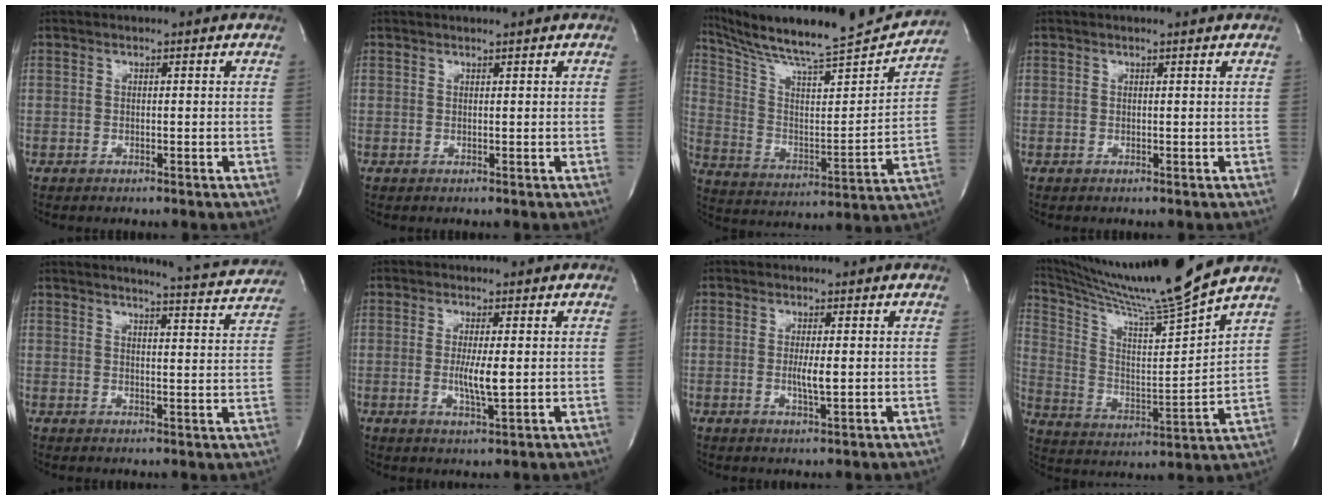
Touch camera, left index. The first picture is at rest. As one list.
[{"total": 1.2, "force": [1.1, -0.2, 0.4], "torque": [-0.005, 0.009, 0.021]}, {"total": 22.1, "force": [20.6, 0.8, 8.0], "torque": [-0.146, -0.039, 0.316]}, {"total": 1.0, "force": [1.0, 0.0, 0.3], "torque": [-0.011, 0.006, 0.013]}, {"total": 10.6, "force": [10.4, 0.1, 2.3], "torque": [-0.032, -0.036, 0.111]}, {"total": 4.1, "force": [-0.2, 0.4, 4.1], "torque": [-0.082, -0.008, -0.001]}, {"total": 2.6, "force": [-0.1, 0.2, 2.6], "torque": [-0.053, -0.005, -0.002]}, {"total": 17.8, "force": [16.0, -2.8, 7.4], "torque": [-0.149, -0.046, 0.266]}]